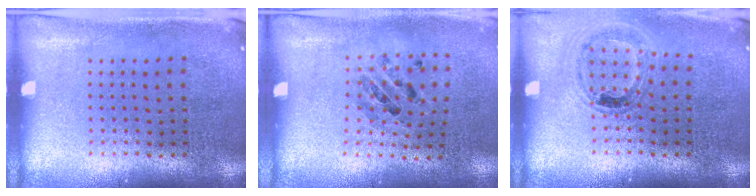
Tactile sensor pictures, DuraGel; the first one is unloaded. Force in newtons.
{"total": 0.9, "press": 0.7, "slide": 0.5}
{"total": 0.9, "press": 0.9, "slide": 0.1}